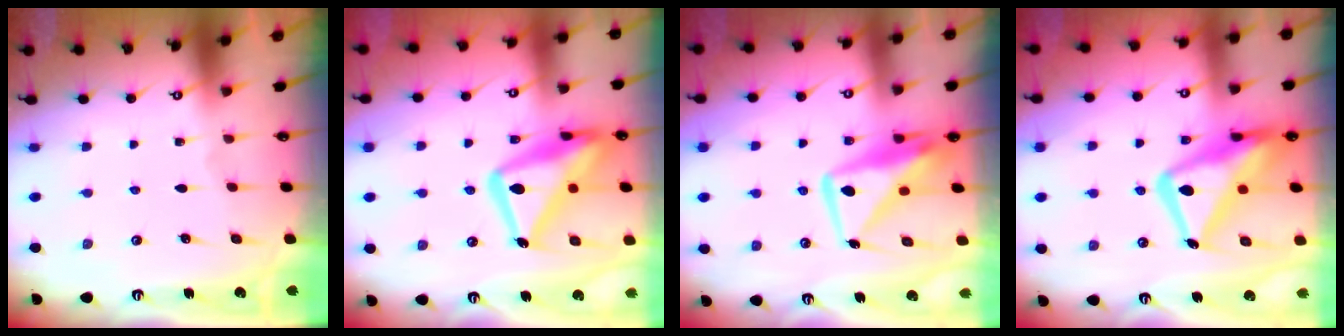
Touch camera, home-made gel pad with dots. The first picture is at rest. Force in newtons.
{"total": 20.5, "press": 20.5, "slide": 1.8}
{"total": 12.4, "press": 12.4, "slide": 1.1}
{"total": 19.4, "press": 19.3, "slide": 1.7}